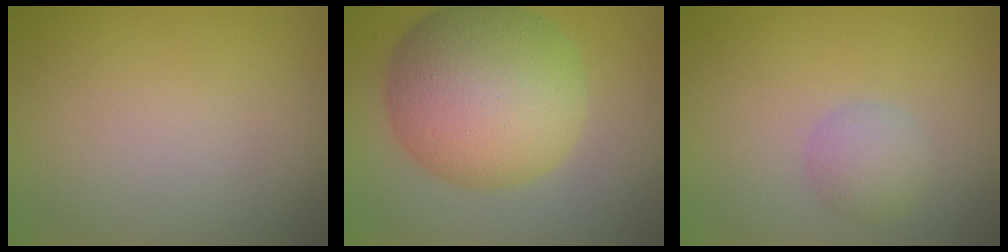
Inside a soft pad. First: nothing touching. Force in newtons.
{"total": 12.2, "press": 12.2, "slide": 0.2}
{"total": 2.2, "press": 2.2, "slide": 0.0}